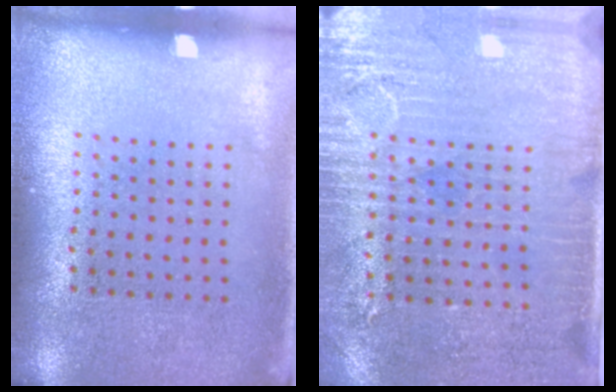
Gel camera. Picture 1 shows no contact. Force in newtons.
{"total": 3.2, "press": 2.8, "slide": 1.6}